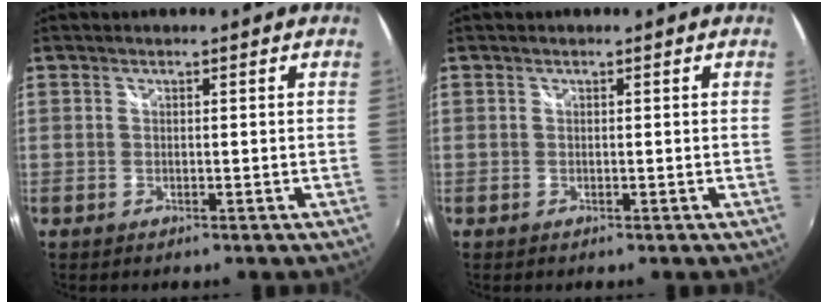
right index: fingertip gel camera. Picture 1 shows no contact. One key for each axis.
{"total": 0.0}